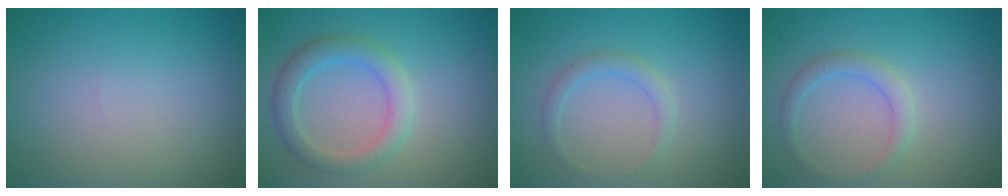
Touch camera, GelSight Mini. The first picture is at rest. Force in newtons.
{"total": 3.3, "press": 3.3, "slide": 0.2}
{"total": 1.6, "press": 1.6, "slide": 0.2}
{"total": 1.9, "press": 1.9, "slide": 0.1}